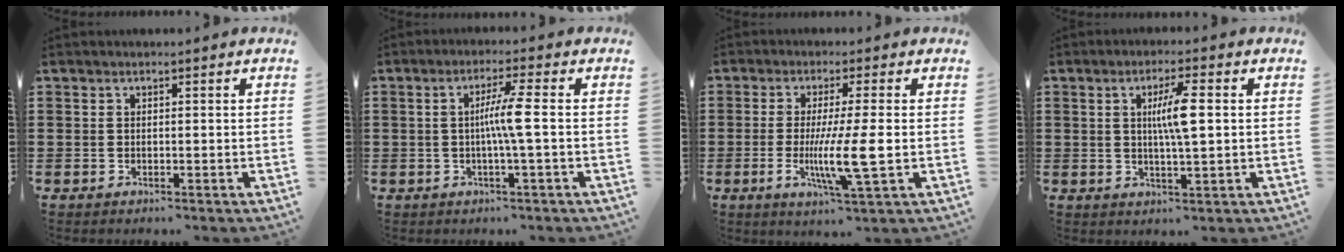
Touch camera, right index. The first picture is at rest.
{"total": 4.8, "force": [-0.3, -0.5, 4.8], "torque": [-0.088, -0.008, -0.012]}
{"total": 8.8, "force": [-1.3, 0.2, 8.7], "torque": [-0.167, -0.022, -0.026]}
{"total": 5.7, "force": [0.9, 0.7, 5.6], "torque": [-0.106, 0.001, 0.011]}